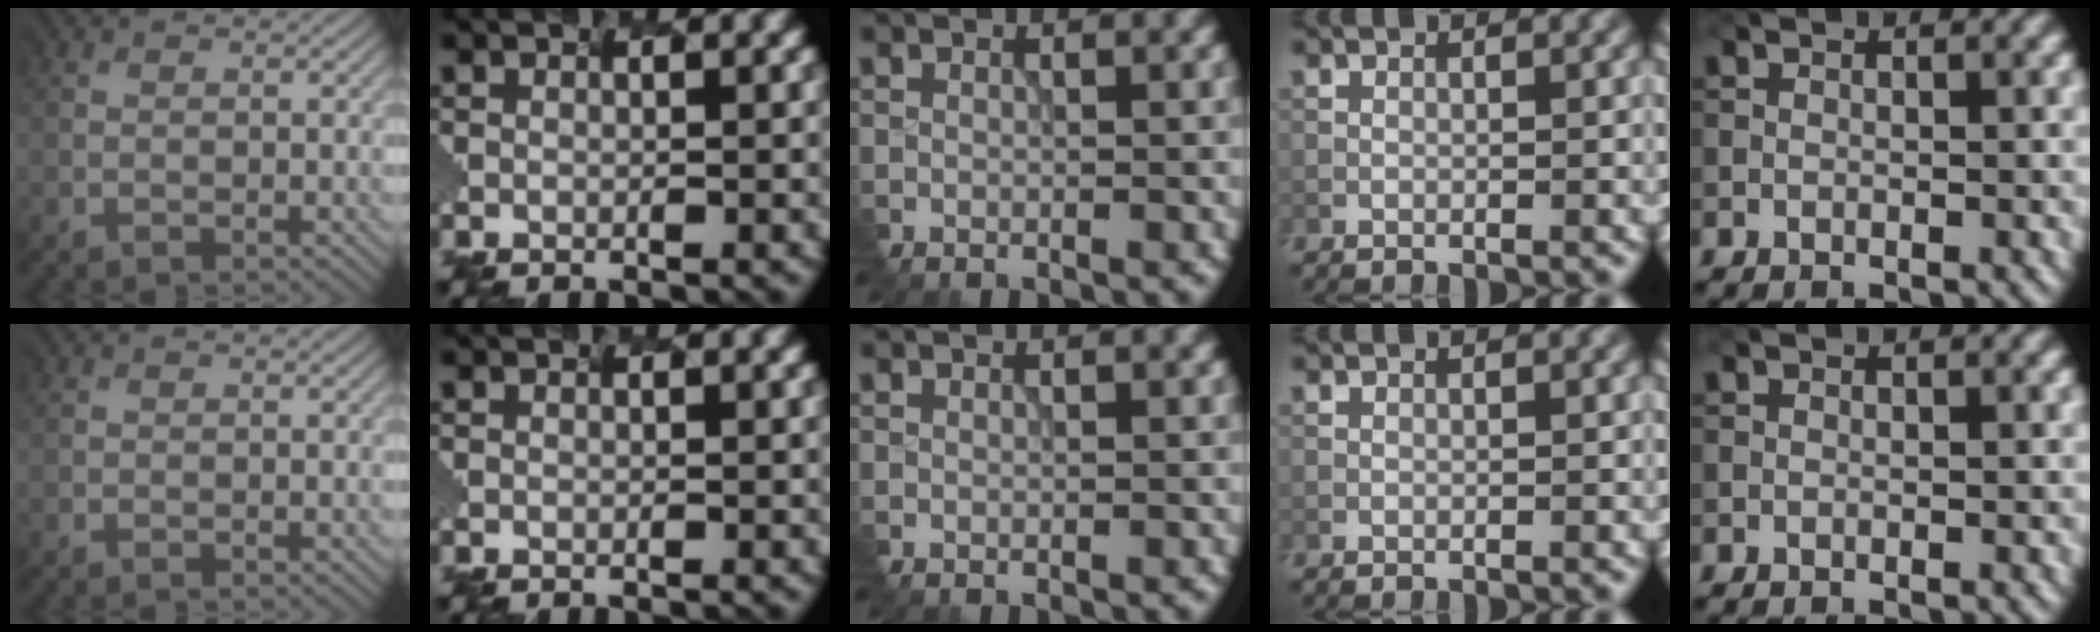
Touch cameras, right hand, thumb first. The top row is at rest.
{}